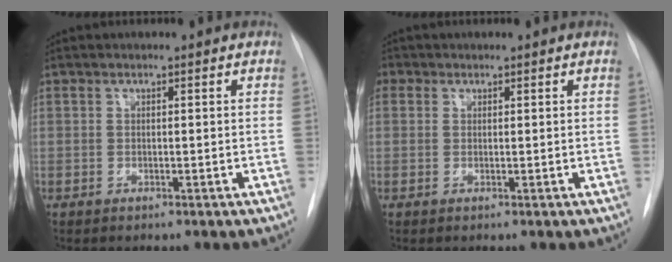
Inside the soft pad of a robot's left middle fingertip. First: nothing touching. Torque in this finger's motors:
{"motor_torque": [1.24, -0.53, 1.05, 0.21]}